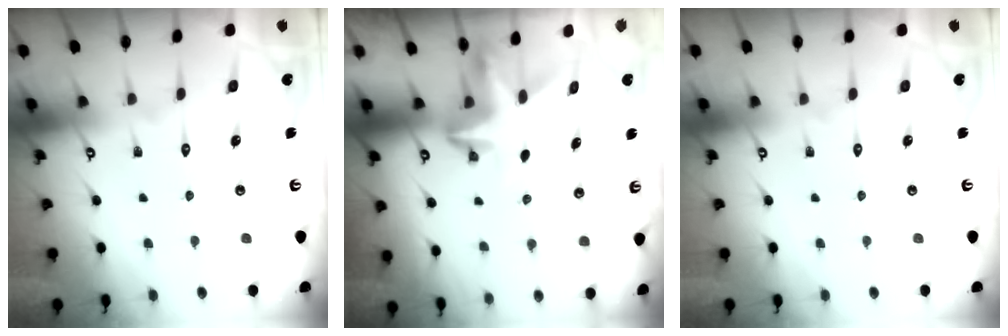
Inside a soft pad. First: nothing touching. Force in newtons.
{"total": 3.8, "press": 3.8, "slide": 0.3}
{"total": 0.0}